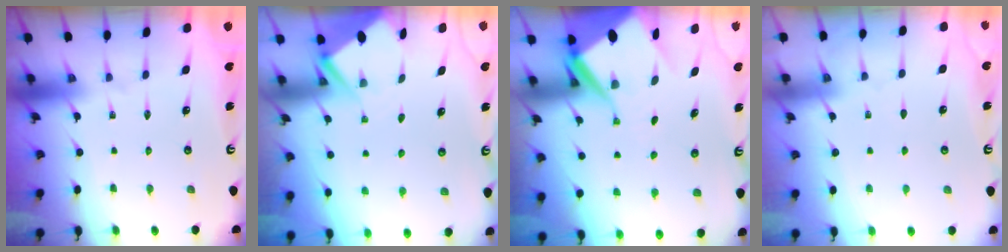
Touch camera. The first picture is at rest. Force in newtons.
{"total": 2.9, "press": 2.8, "slide": 0.4}
{"total": 11.1, "press": 11.0, "slide": 1.1}
{"total": 3.2, "press": 3.2, "slide": 0.3}